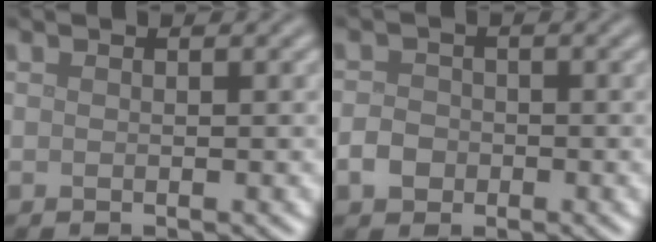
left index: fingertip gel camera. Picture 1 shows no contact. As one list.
[{"total": 2.0, "force": [-0.7, 1.7, 0.9], "torque": [-0.013, 0.000, -0.020]}]